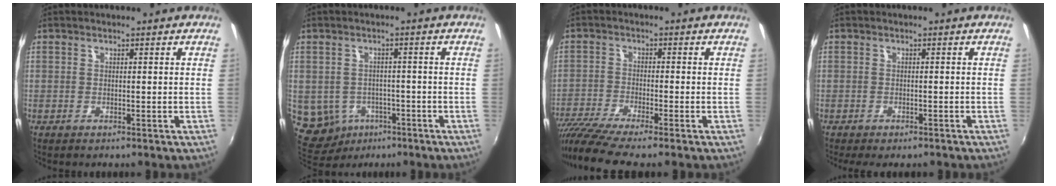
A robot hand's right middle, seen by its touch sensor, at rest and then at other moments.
{"total": 8.1, "force": [-3.3, 6.8, 2.9], "torque": [-0.086, -0.004, -0.033]}
{"total": 9.7, "force": [-8.0, -0.2, 5.5], "torque": [-0.126, -0.038, -0.144]}
{"total": 3.2, "force": [-2.6, 1.0, 1.6], "torque": [-0.042, -0.016, -0.039]}